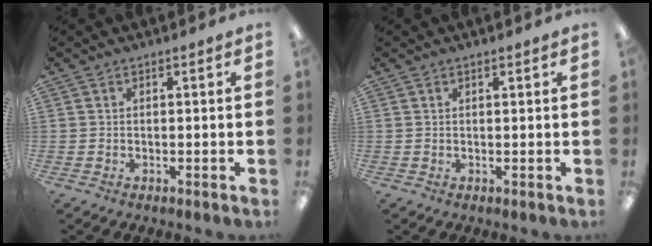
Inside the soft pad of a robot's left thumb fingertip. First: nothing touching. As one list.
[{"total": 0.9, "force": [0.6, 0.2, 0.6], "torque": [-0.013, 0.000, 0.011]}]